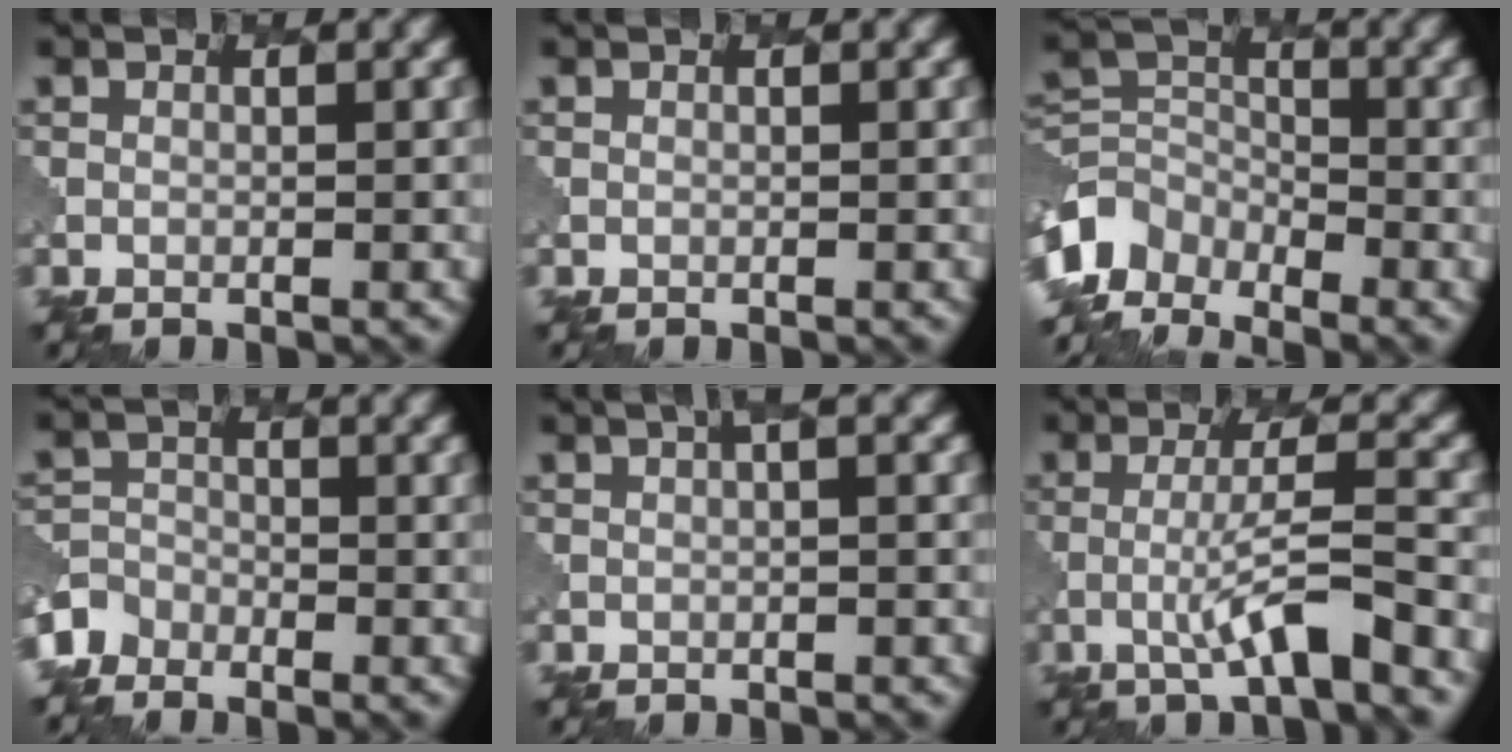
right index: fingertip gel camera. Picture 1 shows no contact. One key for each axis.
{"total": 0.0}
{"total": 5.6, "fx": -4.2, "fy": 3.4, "fz": 1.6, "tx": -0.029, "ty": -0.008, "tz": -0.092}
{"total": 2.8, "fx": -2.4, "fy": 1.5, "fz": -0.2, "tx": 0.008, "ty": -0.007, "tz": -0.055}
{"total": 1.7, "fx": 0.5, "fy": 0.3, "fz": 1.6, "tx": -0.019, "ty": 0.004, "tz": 0.010}
{"total": 4.3, "fx": -1.4, "fy": 0.6, "fz": 4.1, "tx": -0.066, "ty": 0.010, "tz": -0.032}